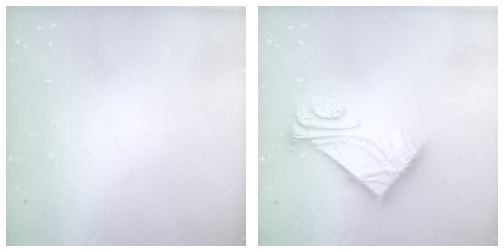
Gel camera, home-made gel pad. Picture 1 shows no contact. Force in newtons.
{"total": 8.9, "press": 8.9, "slide": 0.2}